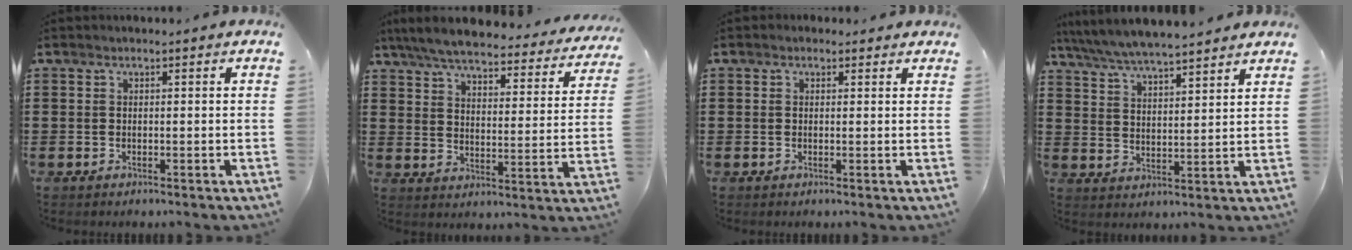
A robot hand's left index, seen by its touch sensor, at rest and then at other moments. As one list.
[{"total": 6.2, "force": [5.8, 0.6, 2.3], "torque": [-0.072, -0.036, 0.098]}, {"total": 0.8, "force": [0.4, 0.6, 0.3], "torque": [-0.008, 0.005, 0.007]}, {"total": 5.9, "force": [5.6, 0.1, 1.7], "torque": [-0.056, -0.024, 0.100]}]